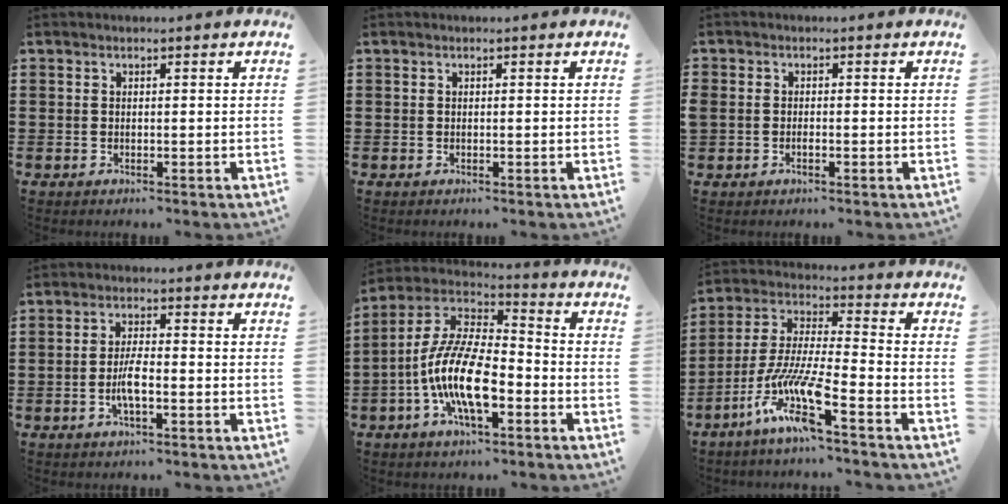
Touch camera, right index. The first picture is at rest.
{"total": 0.0}
{"total": 1.0, "force": [-0.5, 0.6, 0.6], "torque": [-0.014, -0.002, -0.008]}
{"total": 4.1, "force": [-1.3, 1.0, 3.7], "torque": [-0.078, 0.000, -0.027]}
{"total": 13.0, "force": [-5.2, 4.8, 11.0], "torque": [-0.252, -0.011, -0.105]}
{"total": 11.3, "force": [-7.6, 1.1, 8.3], "torque": [-0.200, -0.018, -0.161]}